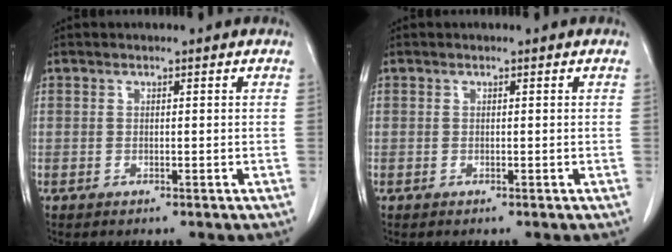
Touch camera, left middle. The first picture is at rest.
{"total": 0.0}